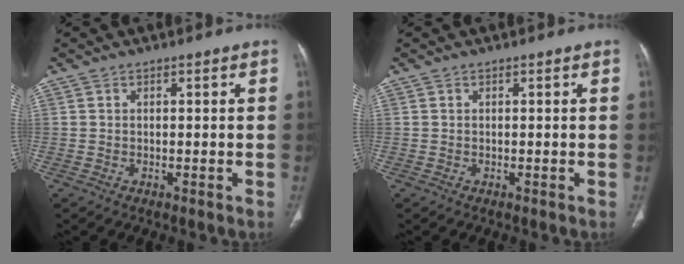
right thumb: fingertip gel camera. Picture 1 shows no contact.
{"total": 0.0}